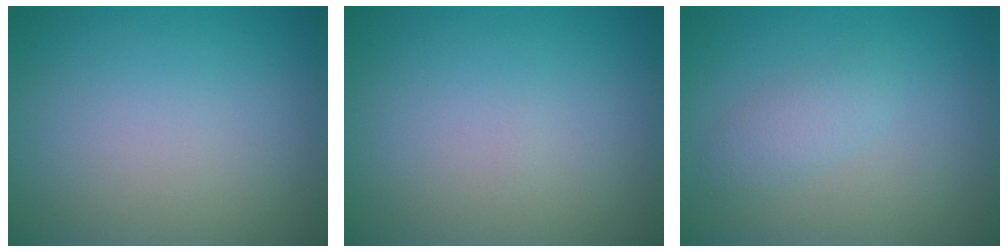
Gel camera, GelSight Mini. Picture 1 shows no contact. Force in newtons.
{"total": 0.0}
{"total": 1.8, "press": 1.8, "slide": 0.1}